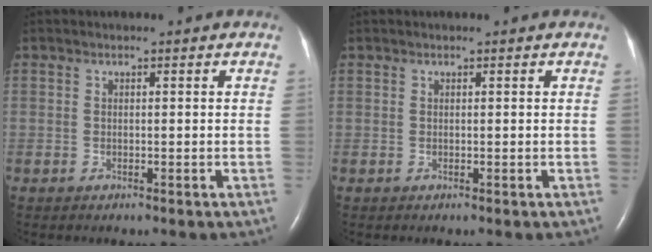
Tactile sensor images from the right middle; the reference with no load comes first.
{"total": 0.0}